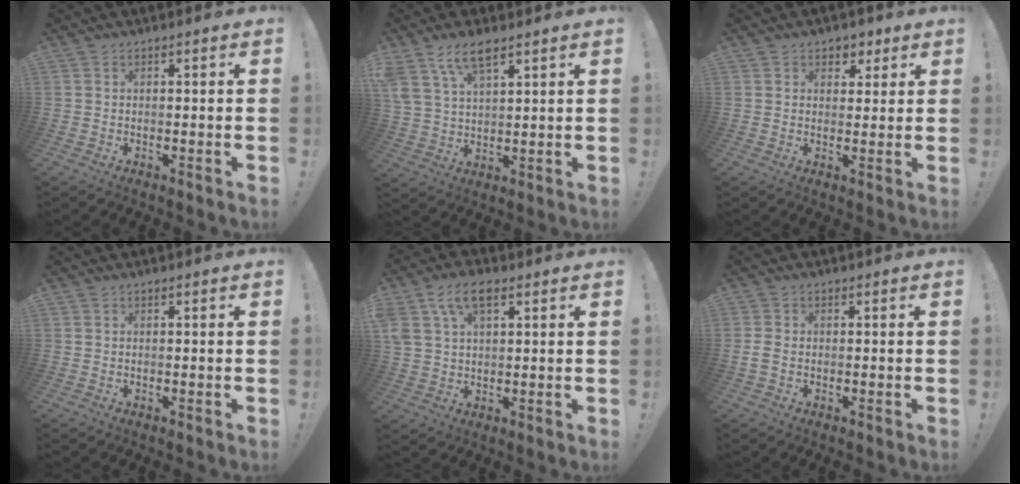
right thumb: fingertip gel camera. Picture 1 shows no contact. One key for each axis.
{"total": 9.1, "fx": 6.3, "fy": 3.9, "fz": 5.3, "tx": -0.101, "ty": -0.018, "tz": 0.121}
{"total": 4.7, "fx": 2.5, "fy": 3.8, "fz": 1.4, "tx": -0.009, "ty": -0.012, "tz": 0.046}
{"total": 0.0}
{"total": 9.8, "fx": 4.8, "fy": 5.6, "fz": 6.4, "tx": -0.123, "ty": -0.002, "tz": 0.092}
{"total": 2.3, "fx": -0.1, "fy": 1.5, "fz": 1.8, "tx": -0.028, "ty": 0.000, "tz": -0.003}